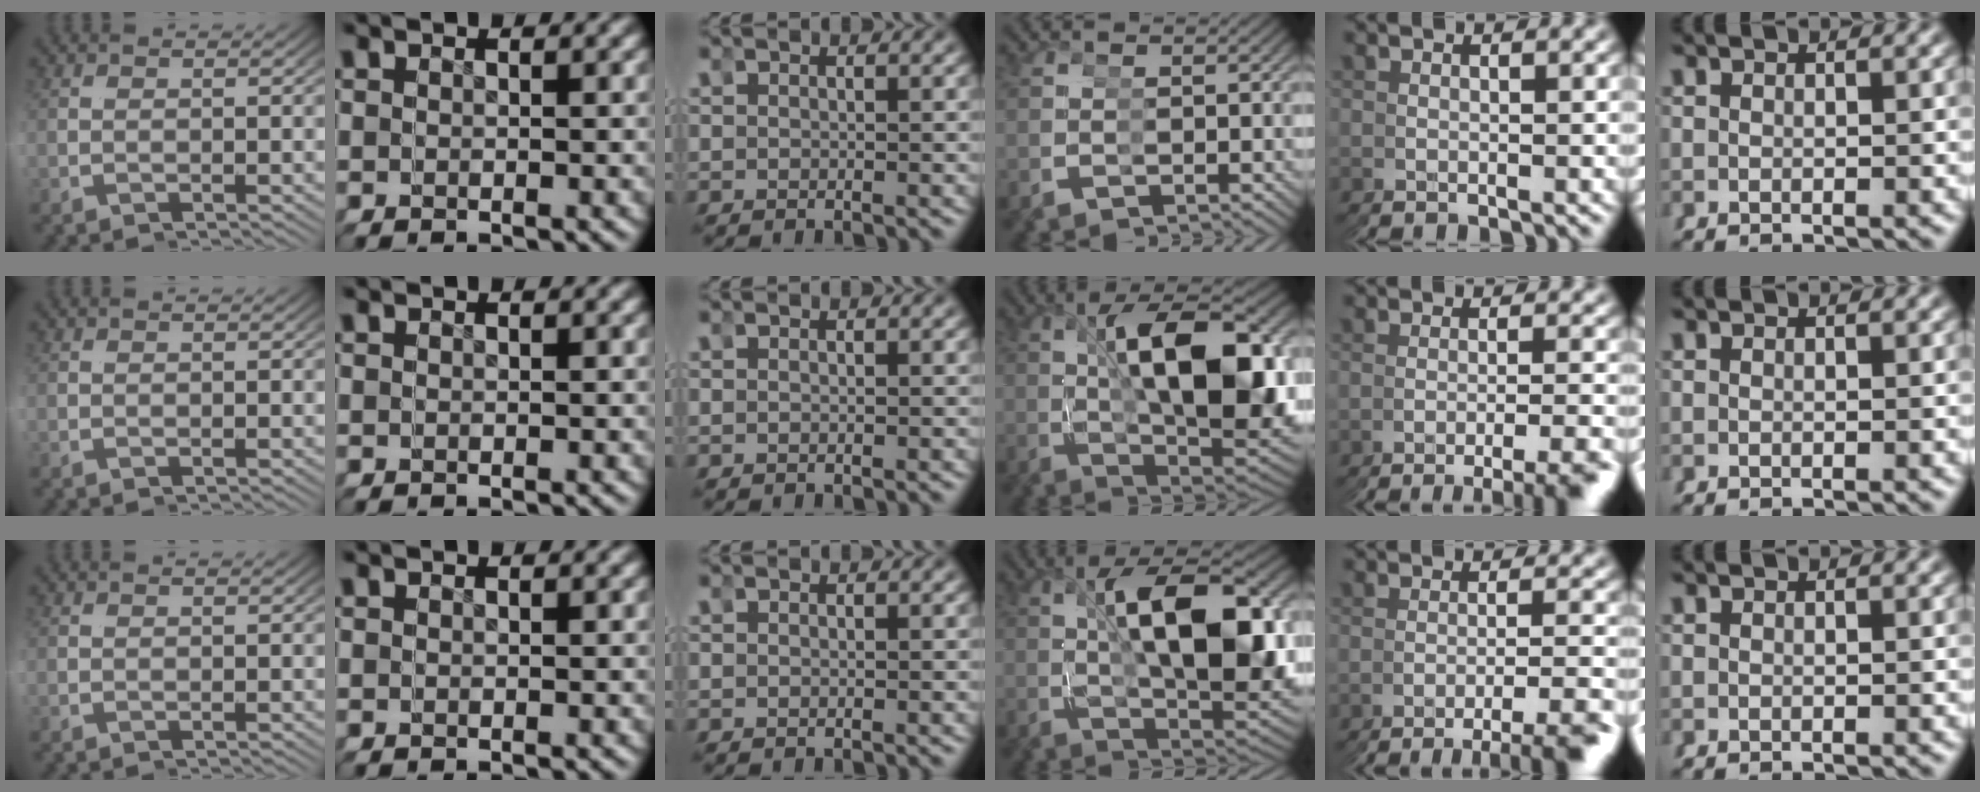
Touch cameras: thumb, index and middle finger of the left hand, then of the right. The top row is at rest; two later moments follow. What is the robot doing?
{"motion": "grasp_and_lifting", "object": "toy banana"}